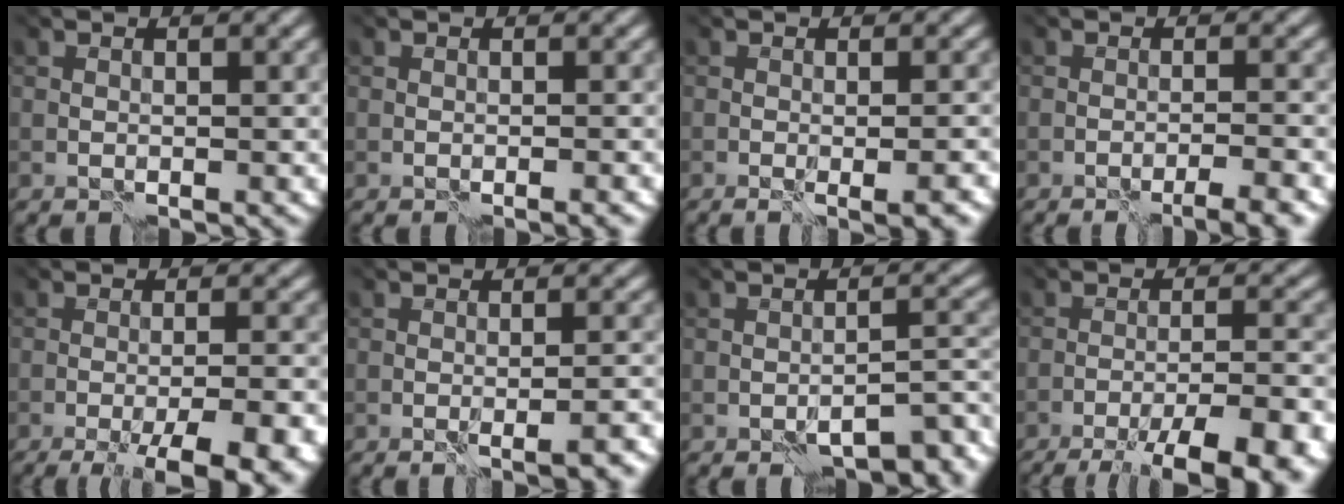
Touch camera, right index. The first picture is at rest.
{"total": 0.5, "force": [-0.3, -0.4, 0.0], "torque": [0.003, -0.002, -0.004]}
{"total": 2.0, "force": [-0.6, 0.3, 1.9], "torque": [-0.017, 0.011, -0.015]}
{"total": 4.0, "force": [-3.3, 0.2, 2.3], "torque": [-0.009, 0.015, -0.037]}
{"total": 11.2, "force": [-5.8, 3.6, 8.9], "torque": [-0.077, 0.008, -0.063]}
{"total": 2.6, "force": [-1.5, 0.2, 2.1], "torque": [-0.003, 0.016, -0.022]}
{"total": 4.8, "force": [-4.3, 0.4, 2.0], "torque": [-0.011, 0.008, -0.044]}
{"total": 11.6, "force": [-9.1, 1.9, 7.0], "torque": [-0.080, -0.002, -0.101]}